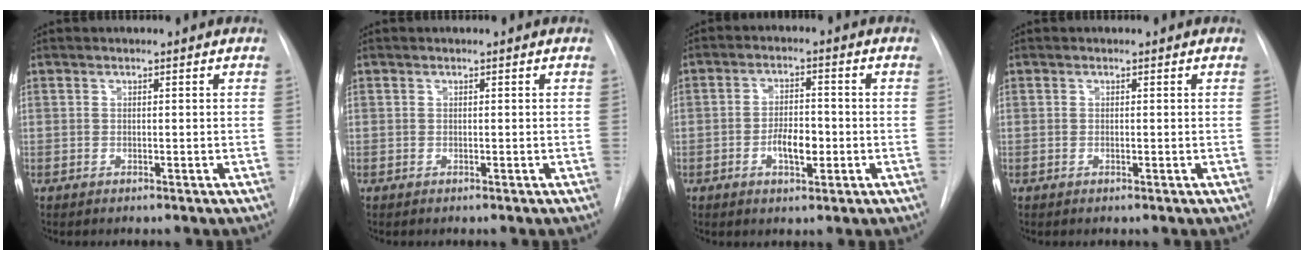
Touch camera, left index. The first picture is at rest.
{"total": 0.0}
{"total": 5.2, "force": [-1.5, 2.2, 4.4], "torque": [-0.078, 0.005, -0.023]}
{"total": 0.0}